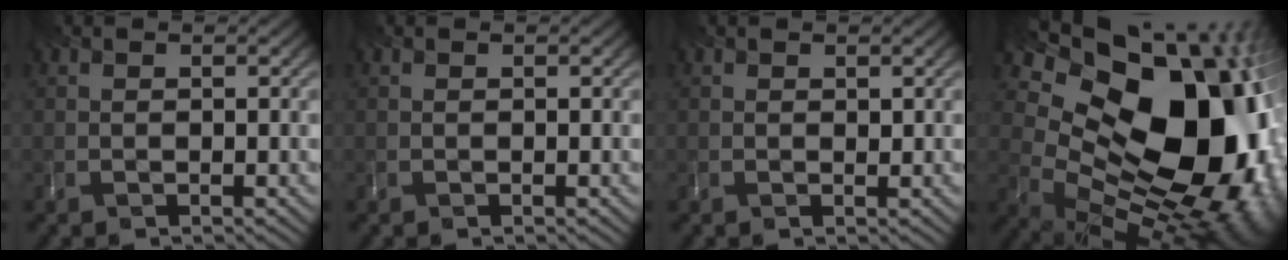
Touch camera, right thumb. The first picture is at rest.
{"total": 0.0}
{"total": 0.6, "force": [0.4, 0.3, 0.3], "torque": [-0.010, -0.004, 0.012]}
{"total": 22.0, "force": [5.2, 15.1, 15.1], "torque": [-0.262, 0.001, 0.121]}